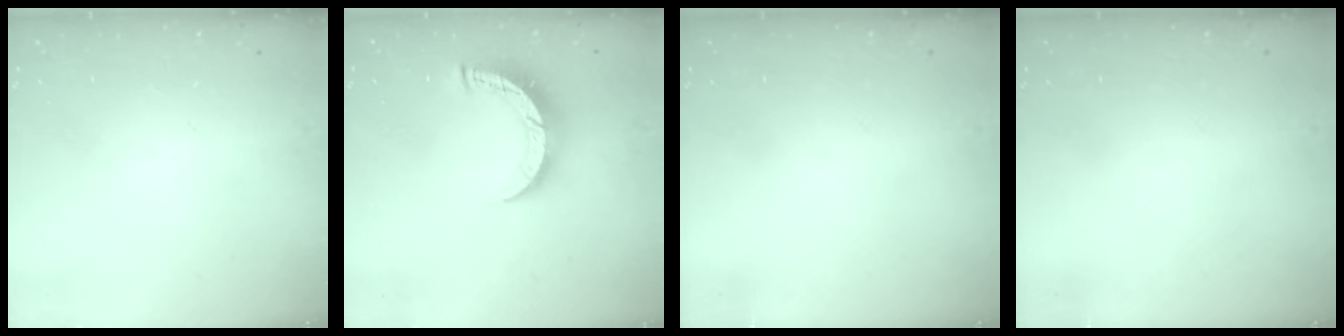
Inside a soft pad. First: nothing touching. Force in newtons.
{"total": 8.6, "press": 8.6, "slide": 0.6}
{"total": 0.0}
{"total": 0.0}